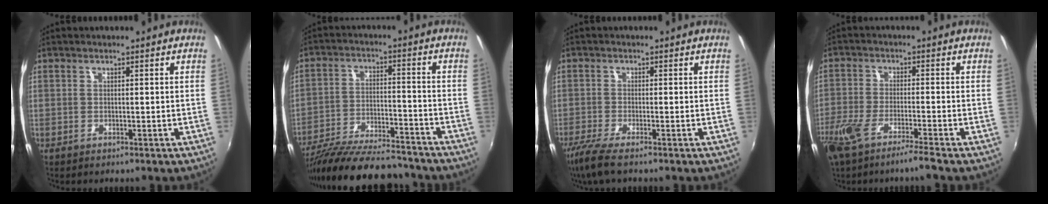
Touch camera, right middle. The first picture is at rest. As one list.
[{"total": 20.4, "force": [-17.8, 4.3, 8.9], "torque": [-0.179, -0.030, -0.281]}, {"total": 5.3, "force": [-3.9, 0.3, 3.6], "torque": [-0.089, -0.021, -0.078]}, {"total": 9.4, "force": [-6.9, 0.7, 6.3], "torque": [-0.146, -0.031, -0.130]}]